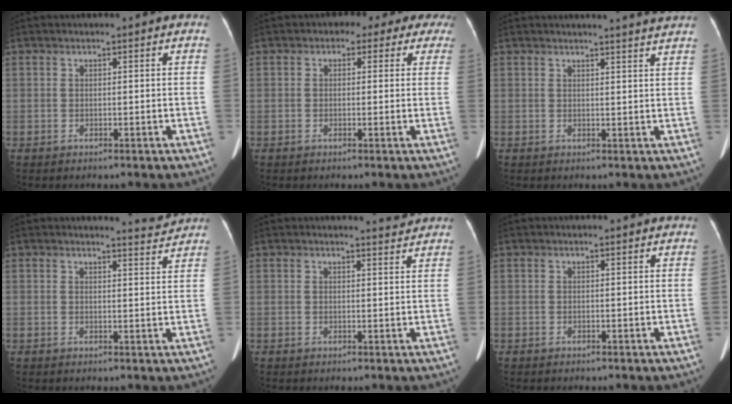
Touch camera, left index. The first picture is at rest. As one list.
[{"total": 6.4, "force": [4.1, 4.1, 2.6], "torque": [-0.020, 0.029, 0.031]}, {"total": 5.5, "force": [5.1, -0.9, 1.8], "torque": [-0.023, -0.002, 0.042]}, {"total": 2.5, "force": [2.4, -0.8, -0.3], "torque": [-0.009, -0.020, 0.031]}, {"total": 1.6, "force": [1.6, -0.4, -0.2], "torque": [-0.007, -0.014, 0.019]}, {"total": 0.0}]